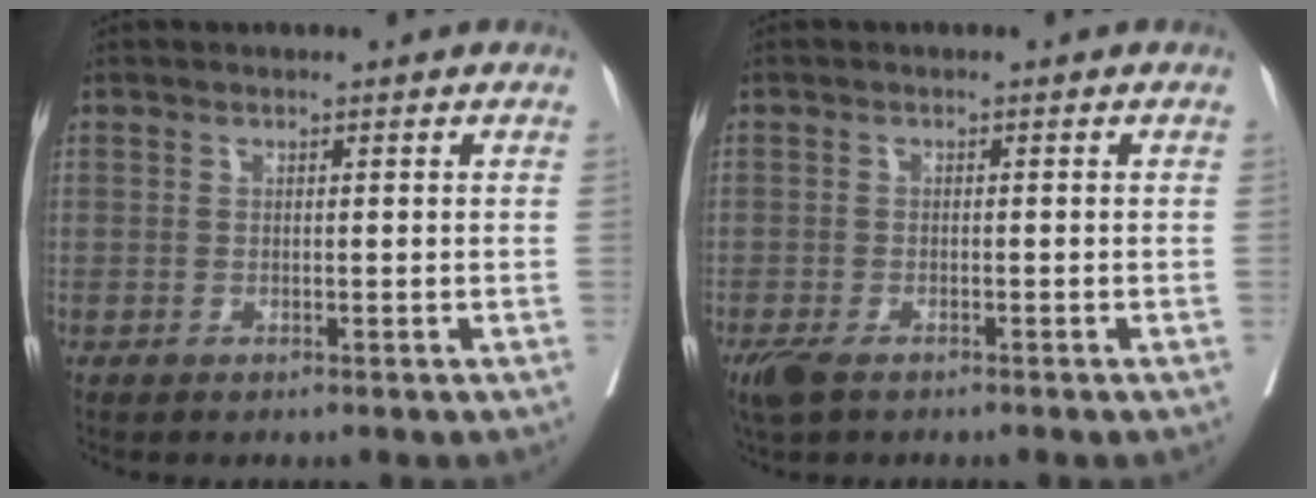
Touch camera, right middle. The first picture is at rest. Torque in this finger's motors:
{"motor_torque": [0.12, -0.12, 0.16, 0.05]}